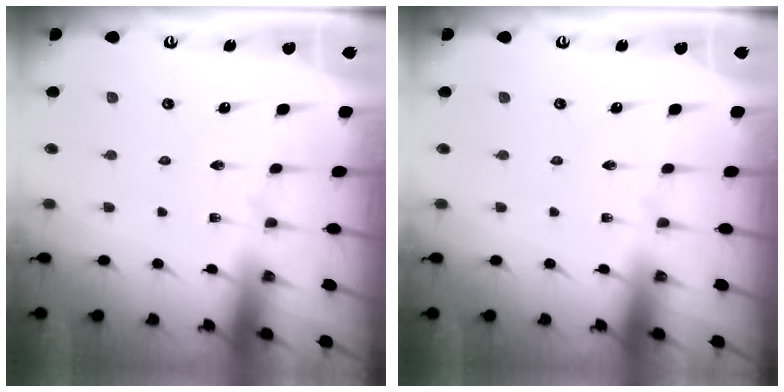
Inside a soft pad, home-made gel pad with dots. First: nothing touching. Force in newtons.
{"total": 0.0}